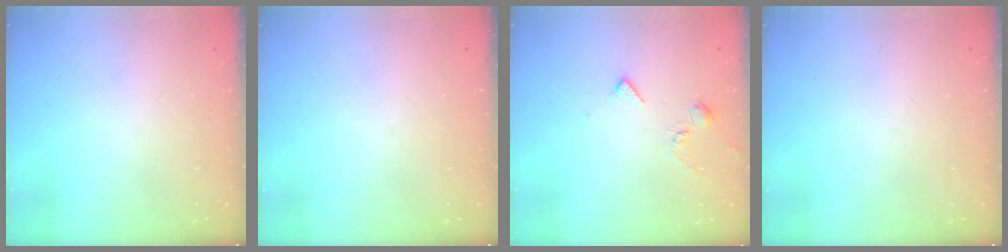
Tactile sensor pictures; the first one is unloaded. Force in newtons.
{"total": 0.0}
{"total": 3.9, "press": 3.9, "slide": 0.6}
{"total": 0.0}